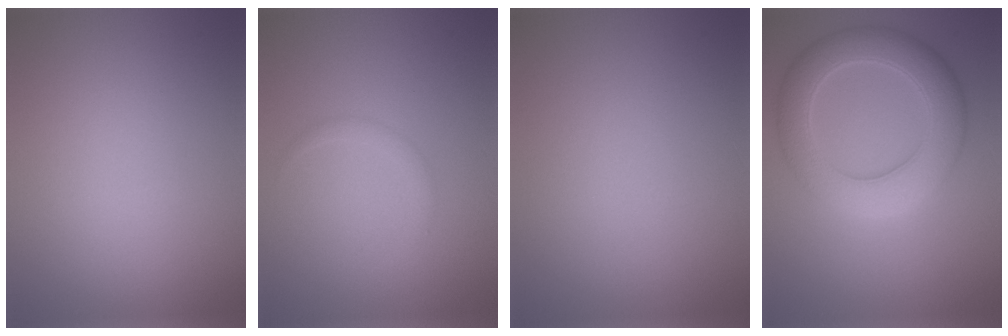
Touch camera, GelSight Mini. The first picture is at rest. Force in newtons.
{"total": 1.0, "press": 1.0, "slide": 0.1}
{"total": 0.0}
{"total": 7.2, "press": 7.2, "slide": 0.2}